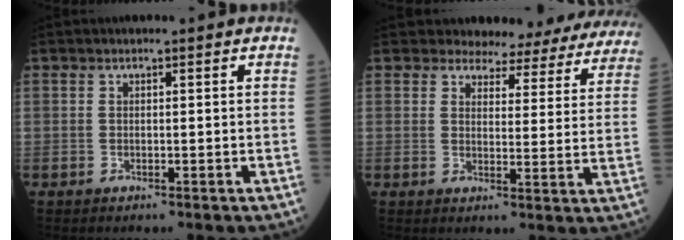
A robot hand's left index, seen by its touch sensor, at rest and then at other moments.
{"total": 18.1, "force": [17.0, 4.9, 3.7], "torque": [-0.014, -0.055, 0.169]}